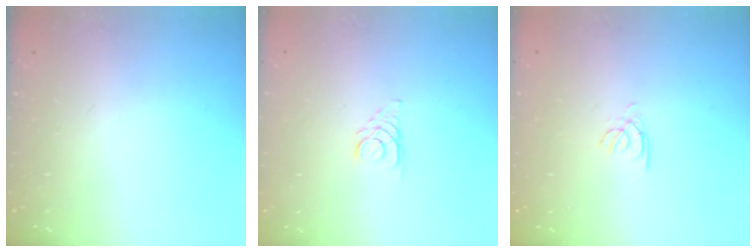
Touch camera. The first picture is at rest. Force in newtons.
{"total": 2.6, "press": 2.6, "slide": 0.2}
{"total": 2.4, "press": 2.3, "slide": 0.4}